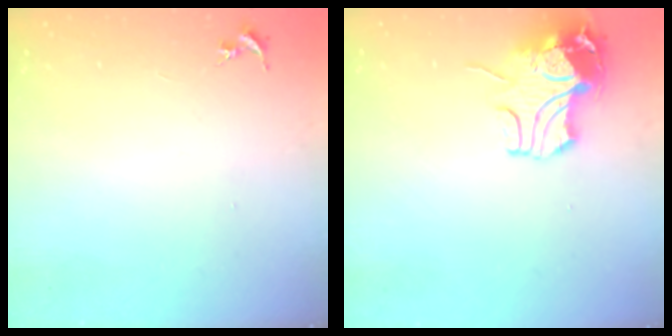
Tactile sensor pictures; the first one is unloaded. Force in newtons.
{"total": 11.3, "press": 11.2, "slide": 1.6}